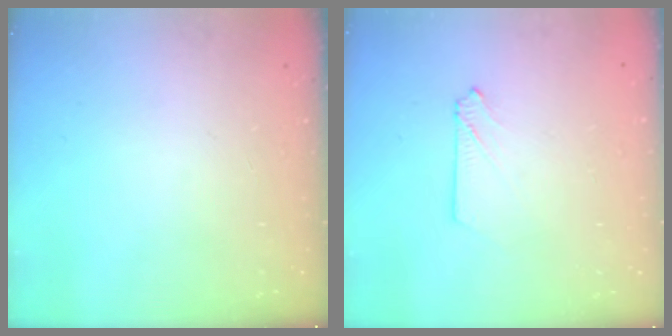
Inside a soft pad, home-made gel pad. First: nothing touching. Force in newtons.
{"total": 3.0, "press": 3.0, "slide": 0.4}